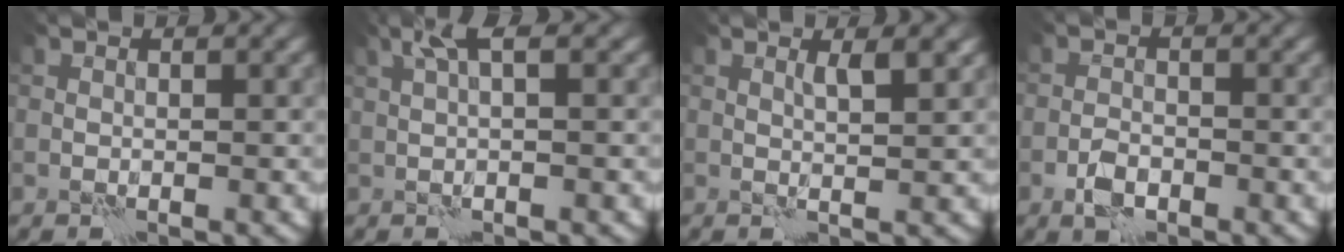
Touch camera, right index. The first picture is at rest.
{"total": 2.5, "force": [1.2, 0.3, 2.2], "torque": [-0.040, 0.008, 0.022]}
{"total": 1.7, "force": [1.0, 0.2, 1.3], "torque": [-0.018, 0.000, 0.013]}
{"total": 2.3, "force": [-1.4, 1.2, 1.5], "torque": [-0.027, 0.003, -0.030]}